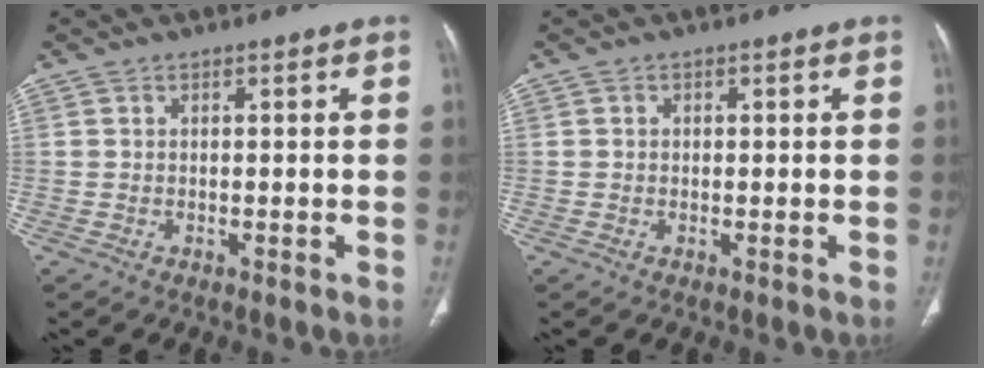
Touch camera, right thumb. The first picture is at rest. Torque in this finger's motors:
{"motor_torque": [-0.38, 0.17, -0.19, 0.28, -0.01]}